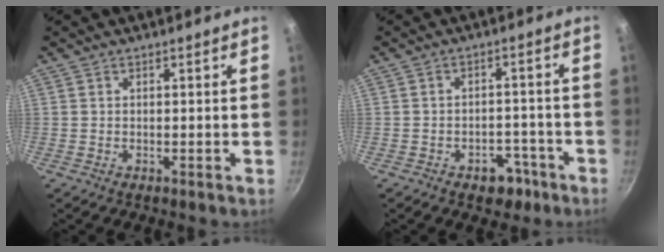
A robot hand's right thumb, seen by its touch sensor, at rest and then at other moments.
{"total": 5.7, "force": [-3.4, 3.7, 2.7], "torque": [-0.016, 0.032, -0.045]}